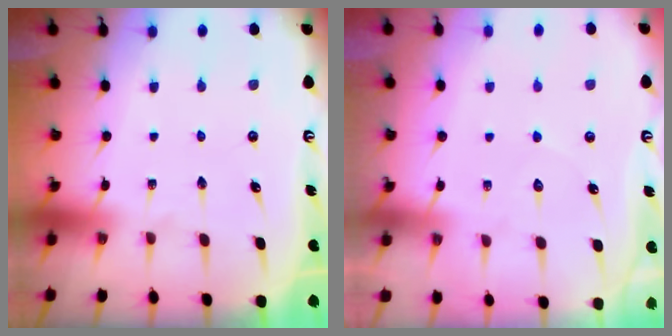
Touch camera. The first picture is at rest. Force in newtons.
{"total": 4.6, "press": 4.5, "slide": 0.5}